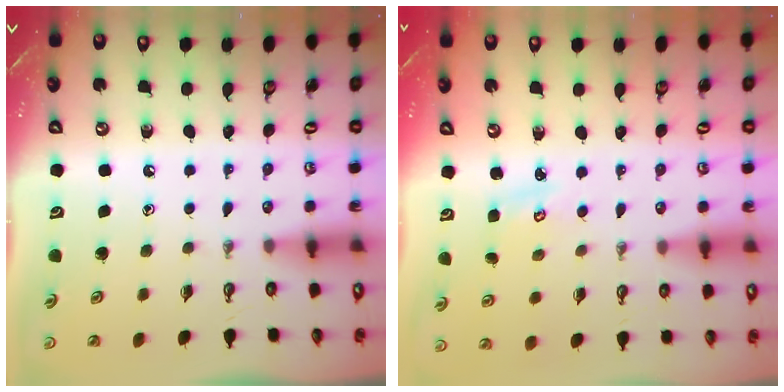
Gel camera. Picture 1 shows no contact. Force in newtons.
{"total": 2.6, "press": 2.6, "slide": 0.3}